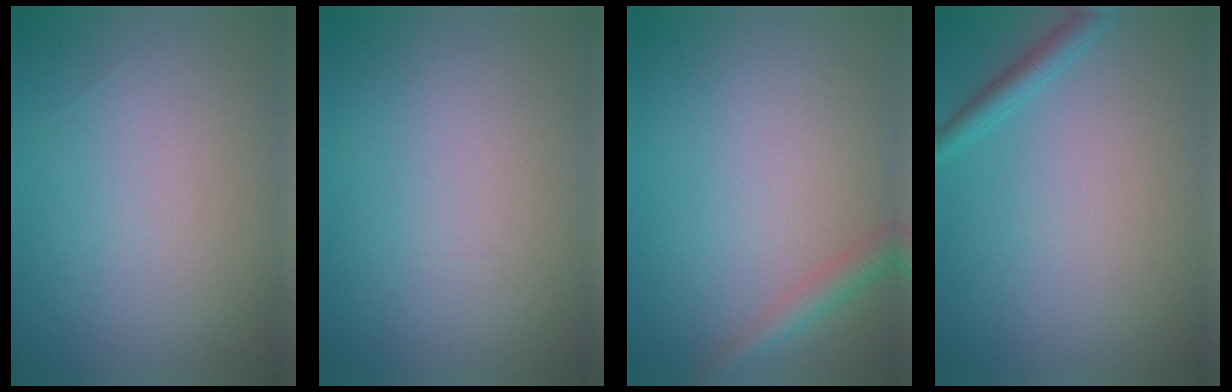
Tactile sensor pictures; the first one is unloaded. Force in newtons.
{"total": 0.0}
{"total": 2.1, "press": 2.1, "slide": 0.1}
{"total": 1.8, "press": 1.7, "slide": 0.1}